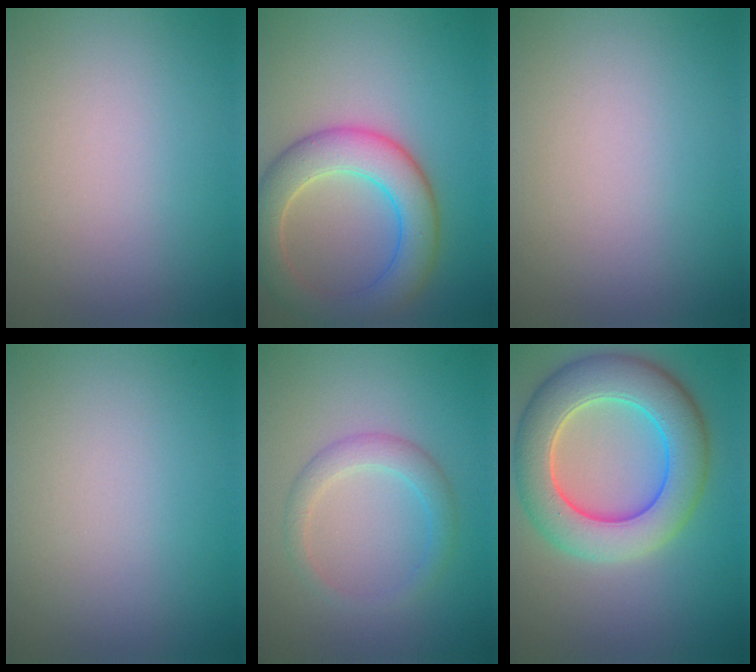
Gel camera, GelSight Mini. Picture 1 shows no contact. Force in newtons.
{"total": 6.9, "press": 6.8, "slide": 0.7}
{"total": 0.0}
{"total": 0.0}
{"total": 2.4, "press": 2.4, "slide": 0.1}
{"total": 9.2, "press": 9.2, "slide": 0.4}